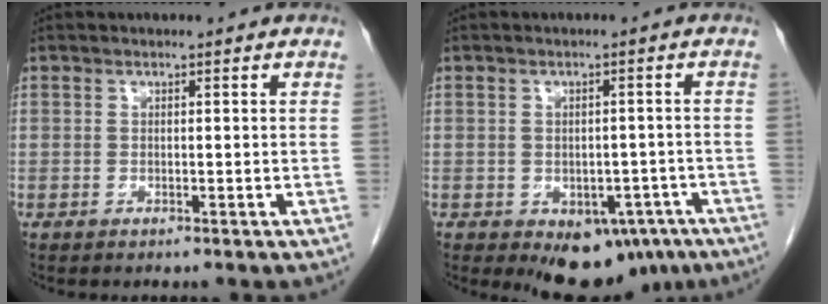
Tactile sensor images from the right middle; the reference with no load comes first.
{"total": 8.9, "force": [-5.2, 5.1, 5.1], "torque": [-0.048, 0.006, -0.062]}